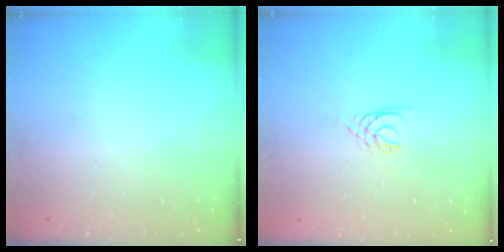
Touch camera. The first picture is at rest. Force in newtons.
{"total": 3.5, "press": 3.5, "slide": 0.5}